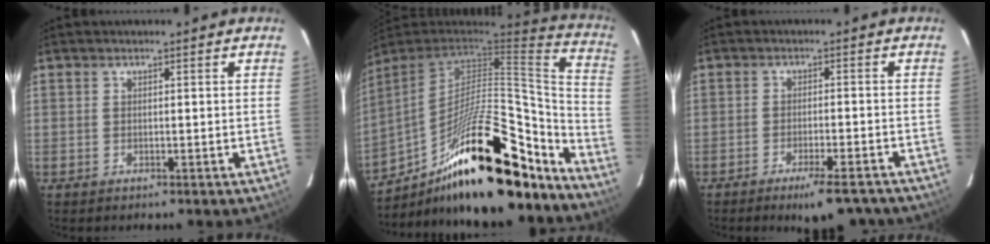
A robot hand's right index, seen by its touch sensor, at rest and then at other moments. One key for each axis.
{"total": 30.9, "fx": -20.7, "fy": 10.0, "fz": 20.7, "tx": -0.309, "ty": -0.005, "tz": -0.320}
{"total": 8.5, "fx": -7.0, "fy": 2.0, "fz": 4.5, "tx": -0.078, "ty": -0.009, "tz": -0.096}